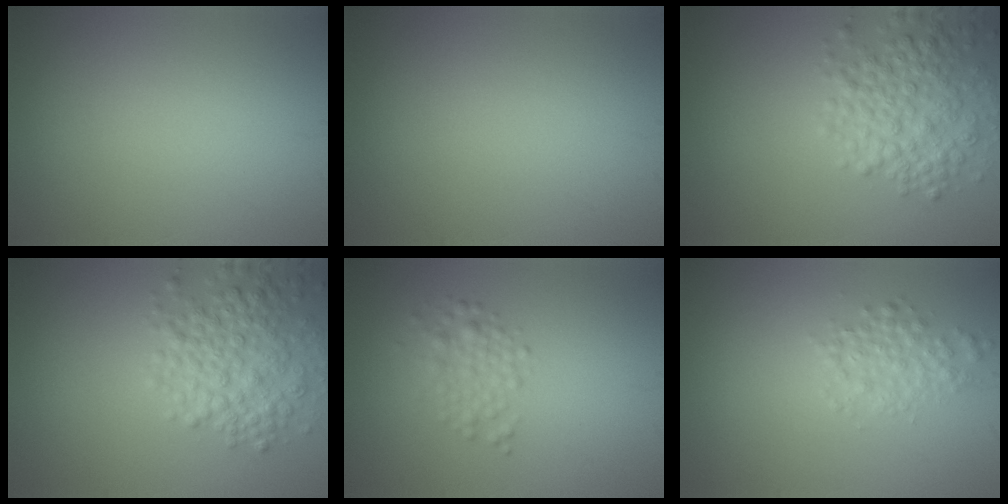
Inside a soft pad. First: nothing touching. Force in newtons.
{"total": 0.0}
{"total": 5.0, "press": 5.0, "slide": 0.2}
{"total": 5.0, "press": 5.0, "slide": 0.2}
{"total": 2.2, "press": 2.2, "slide": 0.1}
{"total": 2.4, "press": 2.4, "slide": 0.1}